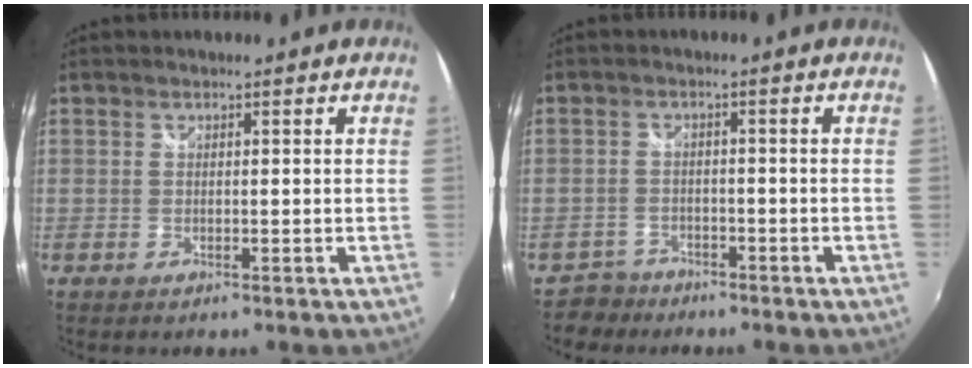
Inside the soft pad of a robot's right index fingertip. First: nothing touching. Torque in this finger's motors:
{"motor_torque": [0.16, 0.02, 0.06, 0.00]}